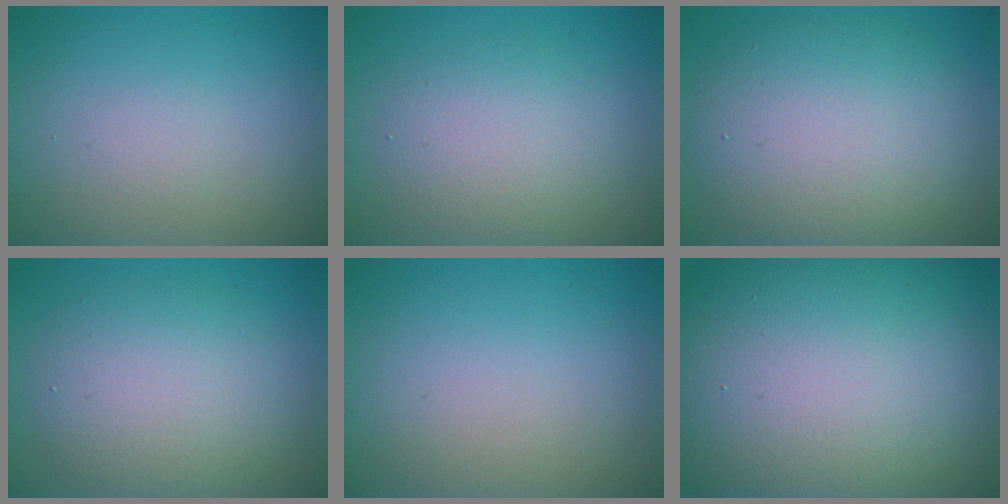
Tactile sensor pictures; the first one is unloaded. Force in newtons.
{"total": 3.5, "press": 3.5, "slide": 0.2}
{"total": 9.4, "press": 9.4, "slide": 0.5}
{"total": 5.2, "press": 5.2, "slide": 0.1}
{"total": 0.0}
{"total": 22.3, "press": 22.2, "slide": 1.1}